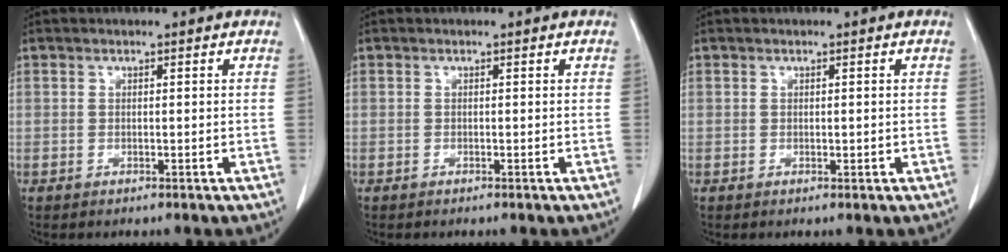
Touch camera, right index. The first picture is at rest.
{"total": 0.0}
{"total": 0.5, "force": [0.0, 0.3, 0.4], "torque": [-0.006, 0.000, 0.000]}